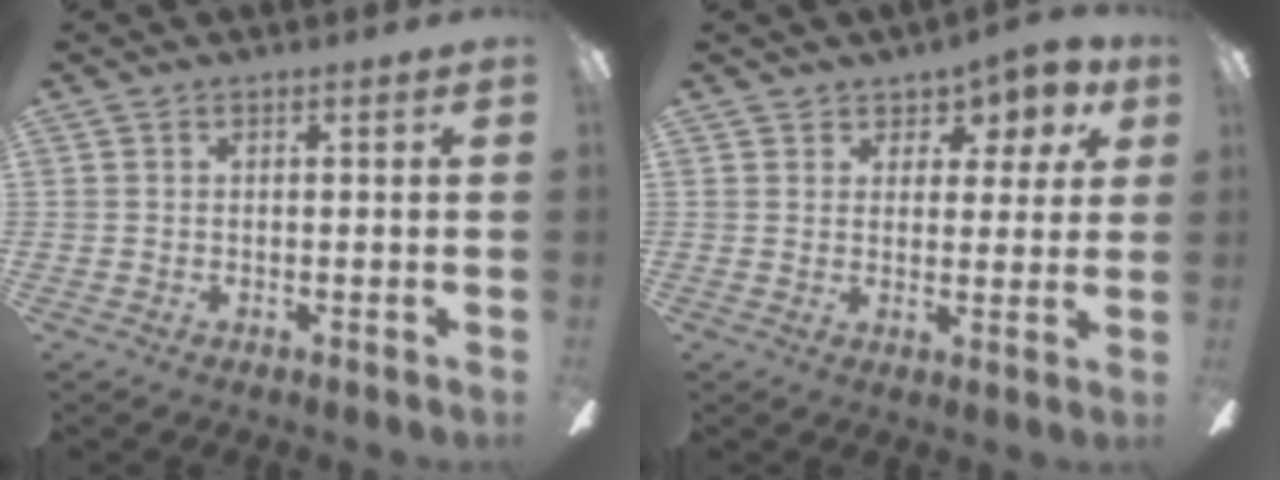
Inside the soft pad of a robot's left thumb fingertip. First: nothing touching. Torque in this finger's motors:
{"motor_torque": [0.05, 0.19, -0.17, -0.07, 0.00]}